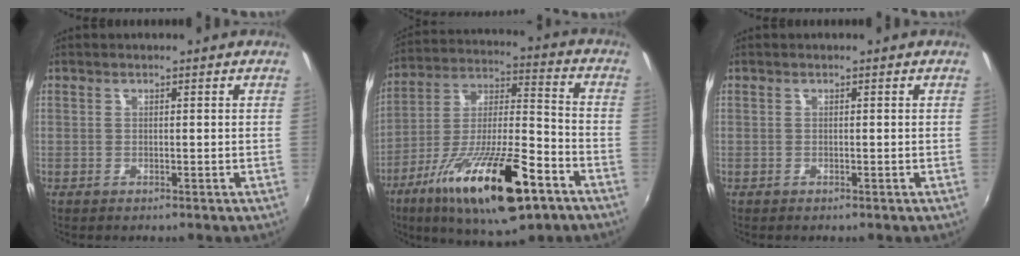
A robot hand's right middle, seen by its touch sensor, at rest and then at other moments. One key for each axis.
{"total": 23.3, "fx": -12.4, "fy": 6.5, "fz": 18.6, "tx": -0.327, "ty": -0.033, "tz": -0.207}
{"total": 0.0}